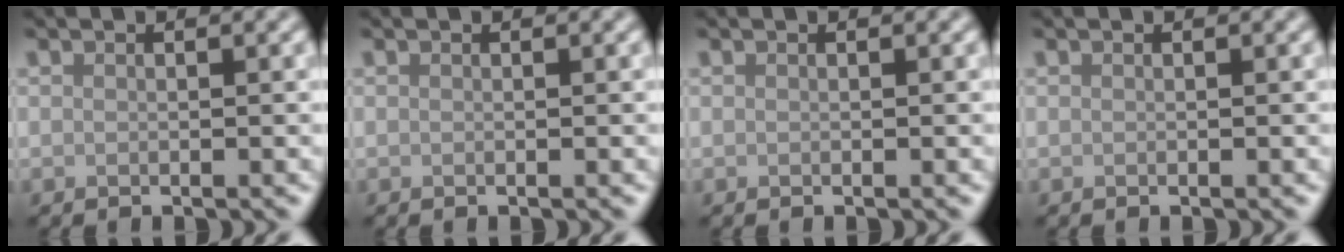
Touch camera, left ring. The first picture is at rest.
{"total": 0.0}
{"total": 0.0}
{"total": 0.0}